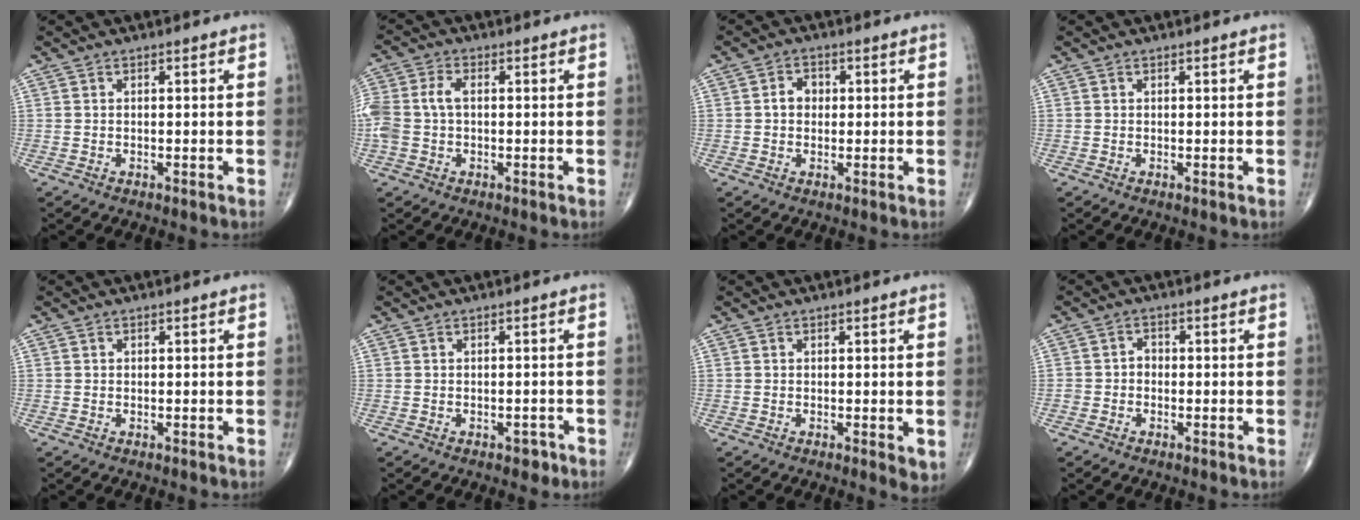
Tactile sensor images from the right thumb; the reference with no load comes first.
{"total": 7.7, "force": [0.1, 5.1, 5.8], "torque": [-0.154, 0.022, 0.002]}
{"total": 3.2, "force": [0.2, 2.6, 1.8], "torque": [-0.017, 0.010, -0.001]}
{"total": 0.0}
{"total": 0.0}
{"total": 1.7, "force": [-0.9, 1.1, 0.9], "torque": [-0.002, 0.003, -0.011]}
{"total": 2.4, "force": [-0.1, 1.0, 2.2], "torque": [-0.025, -0.008, -0.002]}
{"total": 2.1, "force": [-0.6, 1.8, 0.8], "torque": [0.003, 0.010, -0.018]}